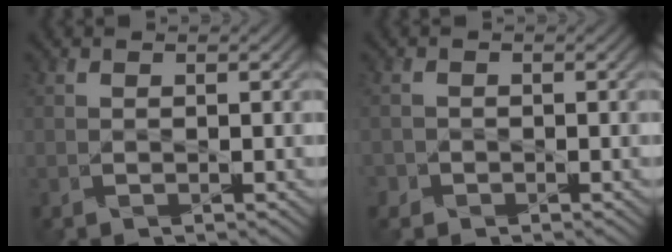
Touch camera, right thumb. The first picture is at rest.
{"total": 1.0, "force": [-0.7, 0.8, 0.0], "torque": [0.003, -0.001, -0.017]}